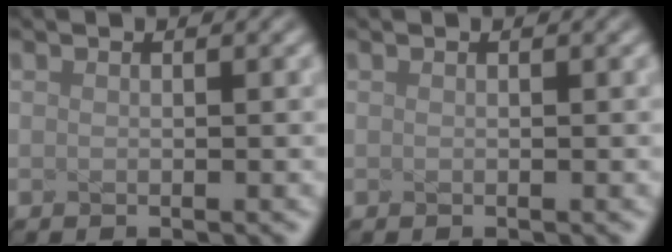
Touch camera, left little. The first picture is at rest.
{"total": 0.0}